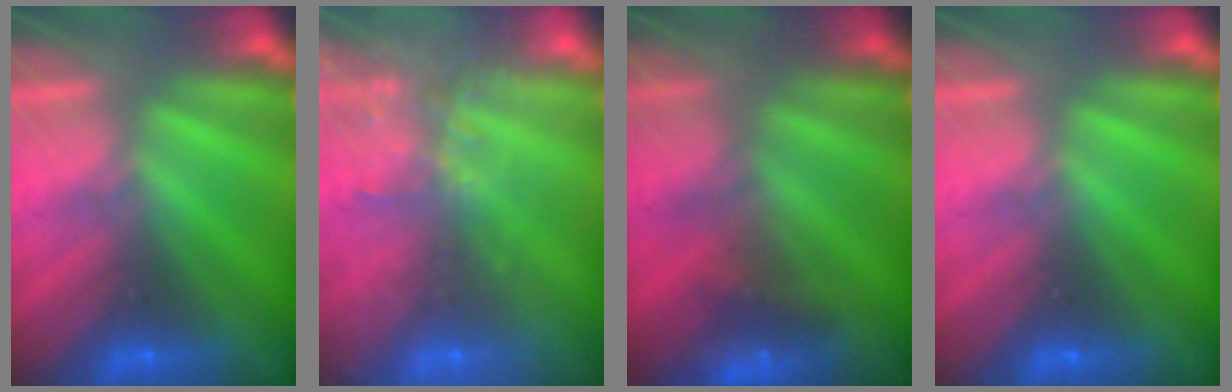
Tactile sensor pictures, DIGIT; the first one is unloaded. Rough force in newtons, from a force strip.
{"total": 6.1}
{"total": 5.4}
{"total": 0.0}